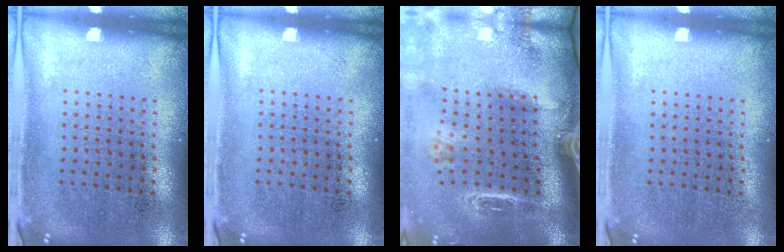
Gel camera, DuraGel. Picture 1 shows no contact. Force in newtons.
{"total": 0.0}
{"total": 2.8, "press": 2.0, "slide": 2.0}
{"total": 0.0}